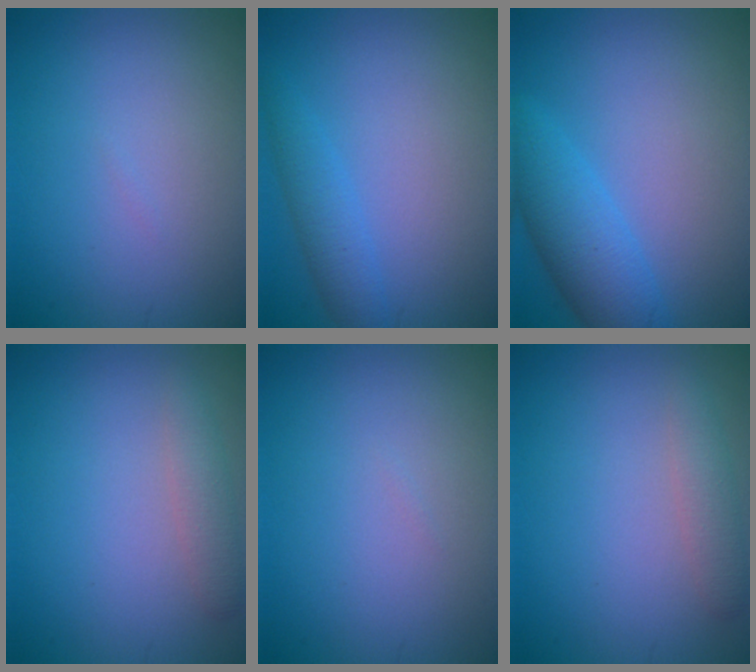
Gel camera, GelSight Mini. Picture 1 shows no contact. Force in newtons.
{"total": 2.2, "press": 2.2, "slide": 0.2}
{"total": 4.7, "press": 4.7, "slide": 0.2}
{"total": 1.7, "press": 1.7, "slide": 0.0}
{"total": 0.0}
{"total": 1.7, "press": 1.7, "slide": 0.0}